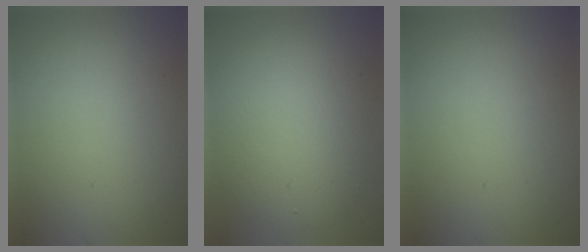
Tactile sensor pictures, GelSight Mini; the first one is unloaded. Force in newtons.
{"total": 6.0, "press": 6.0, "slide": 0.3}
{"total": 0.0}